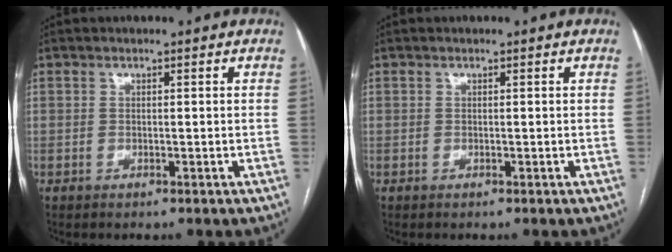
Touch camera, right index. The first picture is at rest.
{"total": 0.0}